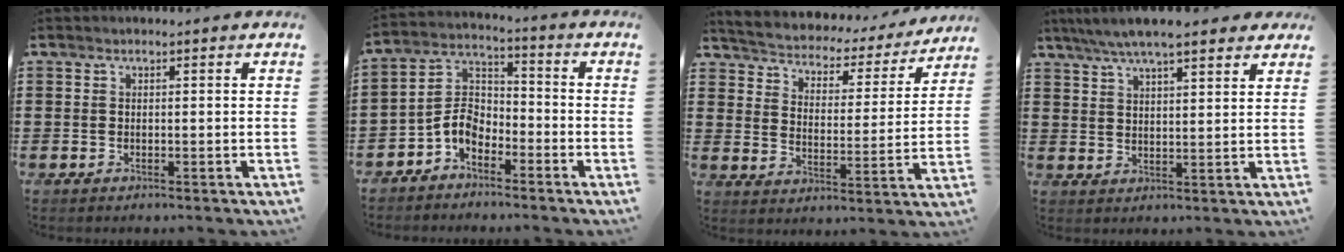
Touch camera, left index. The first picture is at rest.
{"total": 6.0, "force": [-4.1, 3.4, 2.8], "torque": [-0.082, -0.005, -0.091]}
{"total": 2.7, "force": [2.7, 0.5, 0.0], "torque": [-0.023, -0.030, 0.033]}
{"total": 6.4, "force": [5.3, 0.9, 3.4], "torque": [-0.080, -0.007, 0.094]}